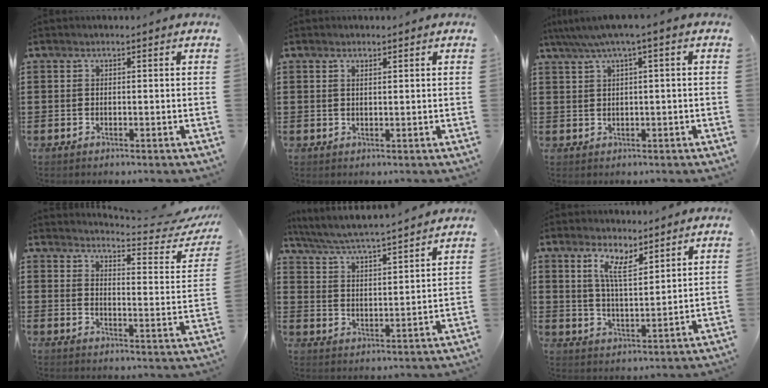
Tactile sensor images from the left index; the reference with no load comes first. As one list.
[{"total": 0.7, "force": [0.5, 0.2, 0.5], "torque": [-0.011, 0.001, 0.008]}, {"total": 2.8, "force": [0.6, -0.2, 2.7], "torque": [-0.050, -0.001, 0.007]}, {"total": 4.3, "force": [3.9, -0.2, 1.7], "torque": [-0.034, -0.040, 0.056]}, {"total": 5.0, "force": [4.8, -0.6, 1.4], "torque": [-0.050, -0.038, 0.076]}, {"total": 6.1, "force": [4.1, 1.6, 4.3], "torque": [-0.096, -0.004, 0.071]}]